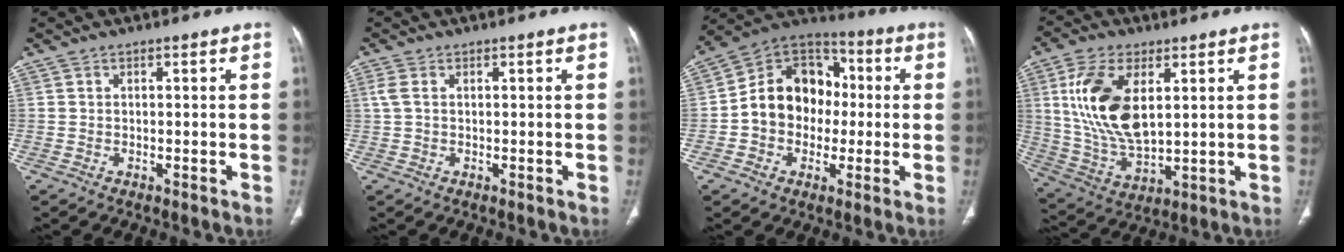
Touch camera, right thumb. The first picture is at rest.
{"total": 2.0, "force": [0.5, 1.1, 1.5], "torque": [-0.051, 0.013, 0.013]}
{"total": 15.5, "force": [-0.5, 12.4, 9.2], "torque": [-0.106, 0.037, -0.019]}
{"total": 16.1, "force": [4.2, 8.2, 13.2], "torque": [-0.262, -0.018, 0.091]}